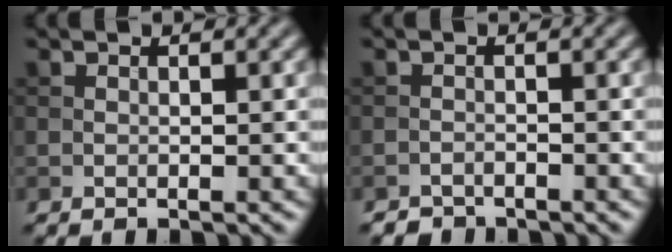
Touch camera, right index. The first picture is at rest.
{"total": 1.4, "force": [-1.4, 0.4, -0.1], "torque": [0.008, 0.002, -0.026]}